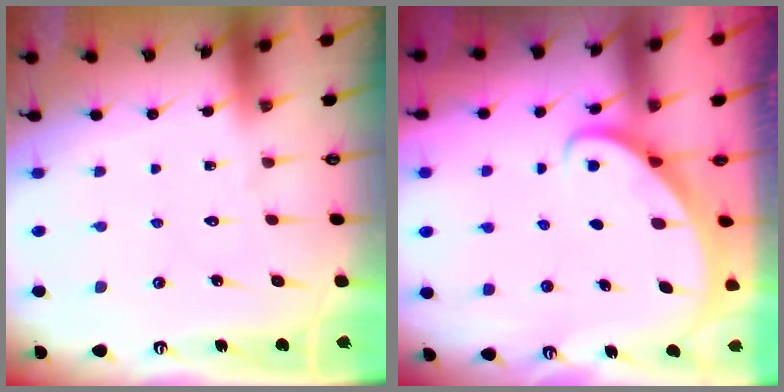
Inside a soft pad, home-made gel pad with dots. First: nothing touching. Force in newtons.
{"total": 2.4, "press": 2.3, "slide": 0.3}